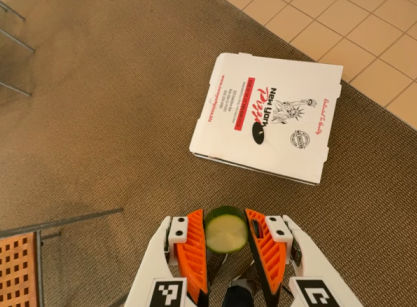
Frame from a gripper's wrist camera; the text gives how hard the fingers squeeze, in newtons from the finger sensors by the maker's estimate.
{"total": 9.8, "left": 10.0, "right": 9.6}